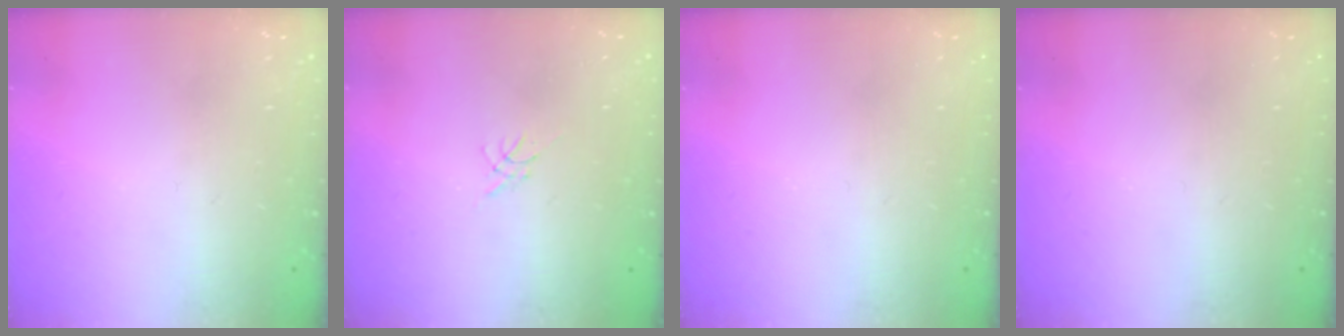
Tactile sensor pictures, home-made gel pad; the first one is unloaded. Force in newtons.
{"total": 0.0}
{"total": 0.0}
{"total": 0.0}